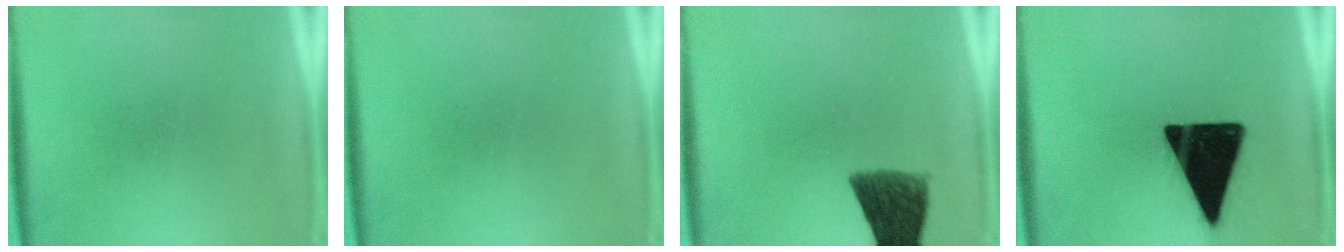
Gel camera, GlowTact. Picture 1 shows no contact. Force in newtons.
{"total": 0.0}
{"total": 9.1}
{"total": 19.9}